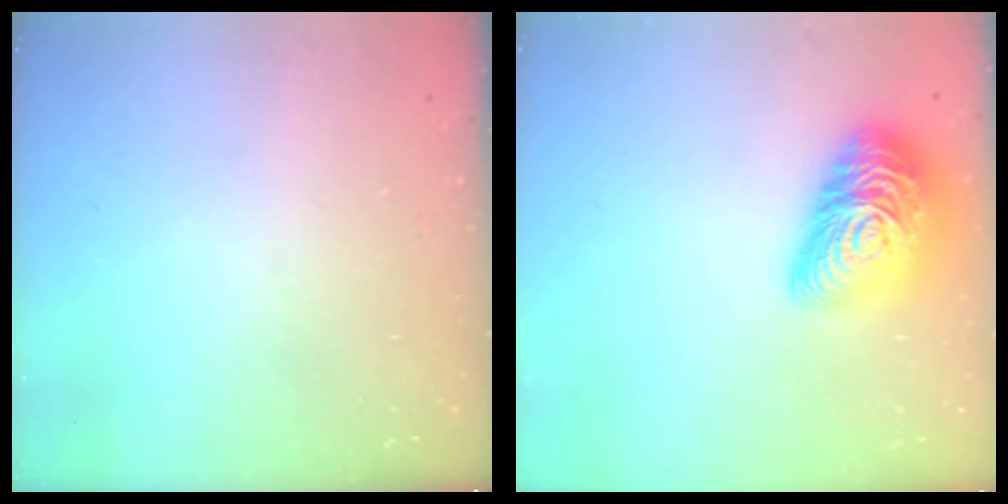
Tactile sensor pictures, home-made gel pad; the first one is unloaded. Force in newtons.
{"total": 21.0, "press": 21.0, "slide": 1.1}